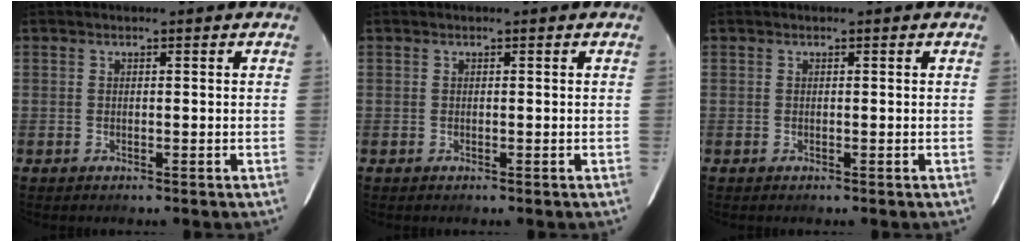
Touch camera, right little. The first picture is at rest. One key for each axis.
{"total": 0.0}
{"total": 0.0}